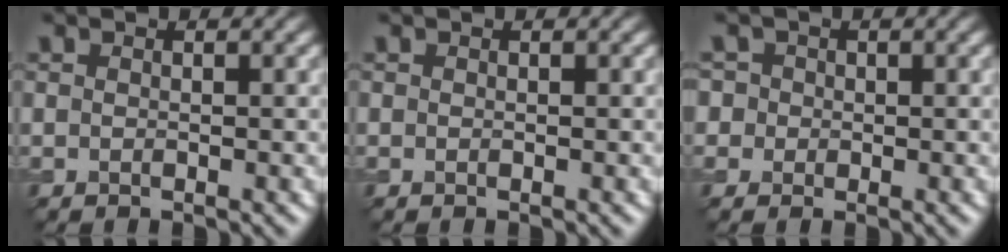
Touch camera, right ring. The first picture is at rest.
{"total": 0.0}
{"total": 2.6, "force": [0.6, 2.5, 0.7], "torque": [0.007, 0.027, -0.022]}